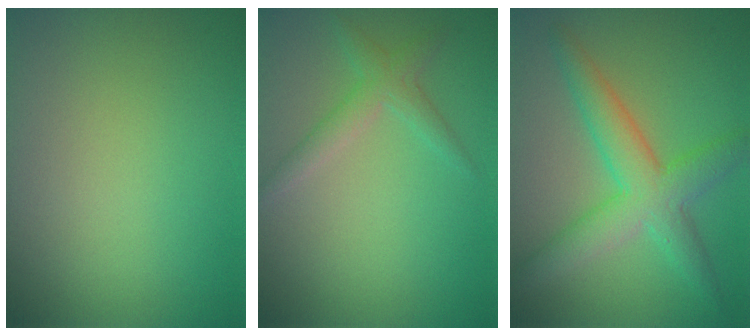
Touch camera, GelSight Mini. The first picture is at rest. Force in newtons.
{"total": 2.0, "press": 2.0, "slide": 0.1}
{"total": 5.4, "press": 5.4, "slide": 0.1}